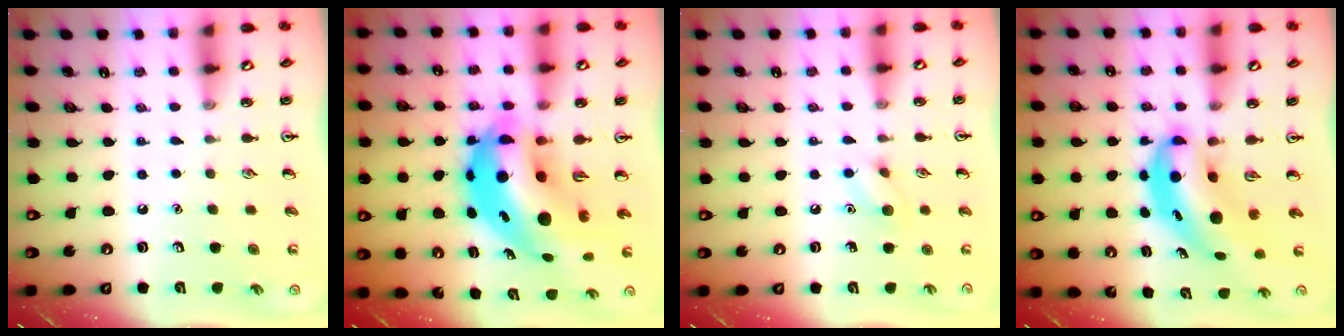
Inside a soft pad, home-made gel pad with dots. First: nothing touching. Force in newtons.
{"total": 16.0, "press": 15.4, "slide": 4.3}
{"total": 6.9, "press": 6.8, "slide": 1.3}
{"total": 7.0, "press": 6.8, "slide": 1.7}